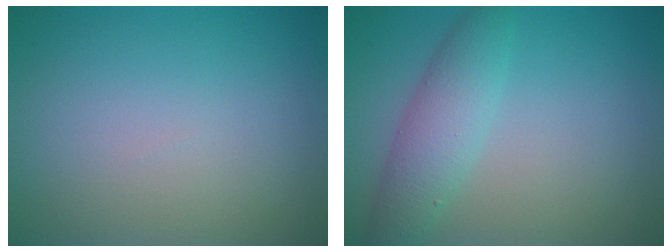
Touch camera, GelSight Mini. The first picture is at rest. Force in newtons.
{"total": 3.8, "press": 3.8, "slide": 0.1}